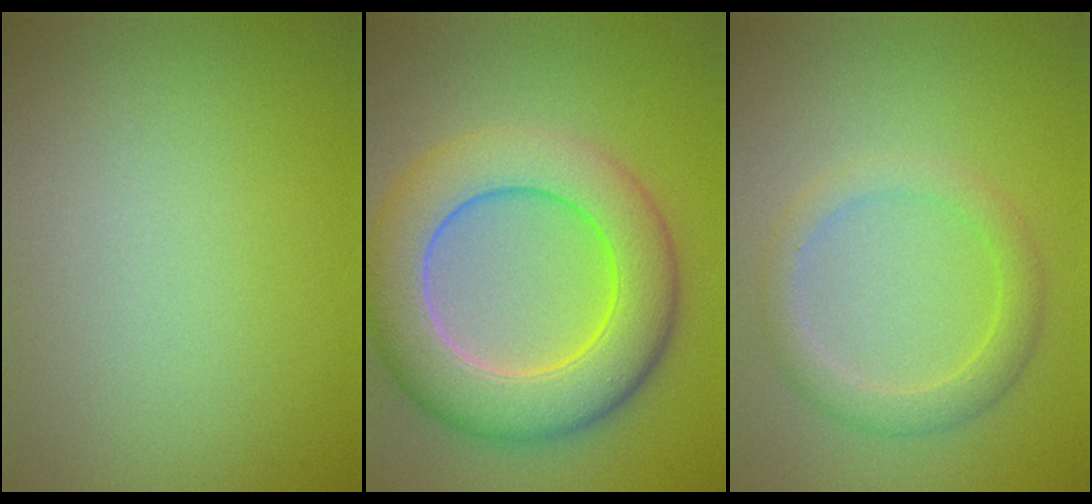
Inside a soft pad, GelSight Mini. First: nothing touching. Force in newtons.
{"total": 9.1, "press": 9.1, "slide": 0.4}
{"total": 2.7, "press": 2.7, "slide": 0.0}